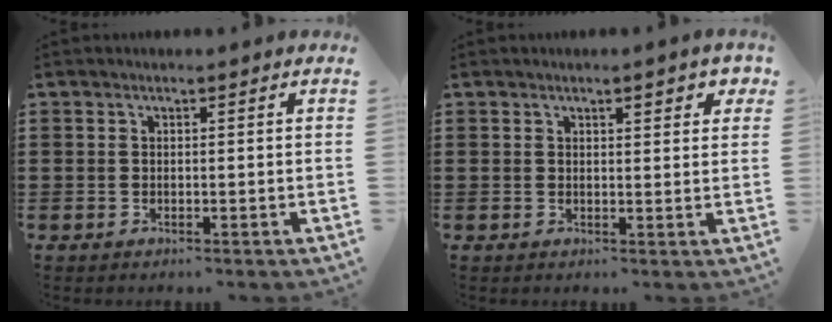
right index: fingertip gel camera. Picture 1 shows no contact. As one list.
[{"total": 2.3, "force": [1.4, 0.7, 1.7], "torque": [-0.021, -0.001, 0.019]}]